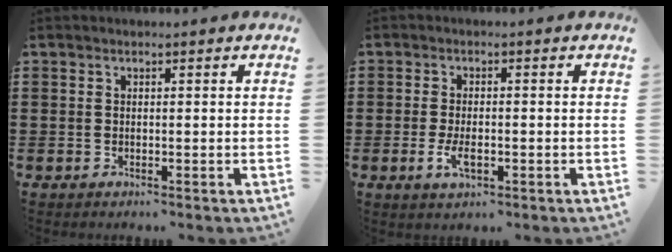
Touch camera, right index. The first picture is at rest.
{"total": 3.3, "force": [-1.0, 1.4, 2.9], "torque": [-0.065, -0.005, -0.020]}